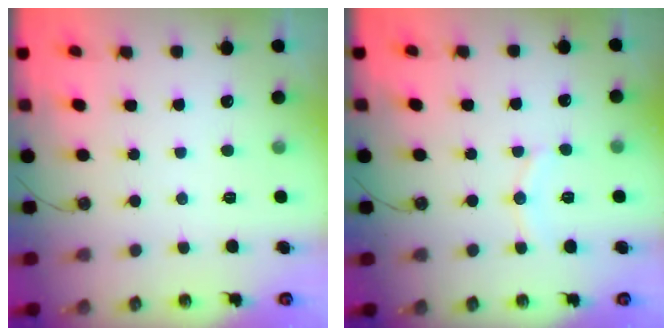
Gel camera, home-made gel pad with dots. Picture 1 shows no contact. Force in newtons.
{"total": 6.3, "press": 6.3, "slide": 0.7}